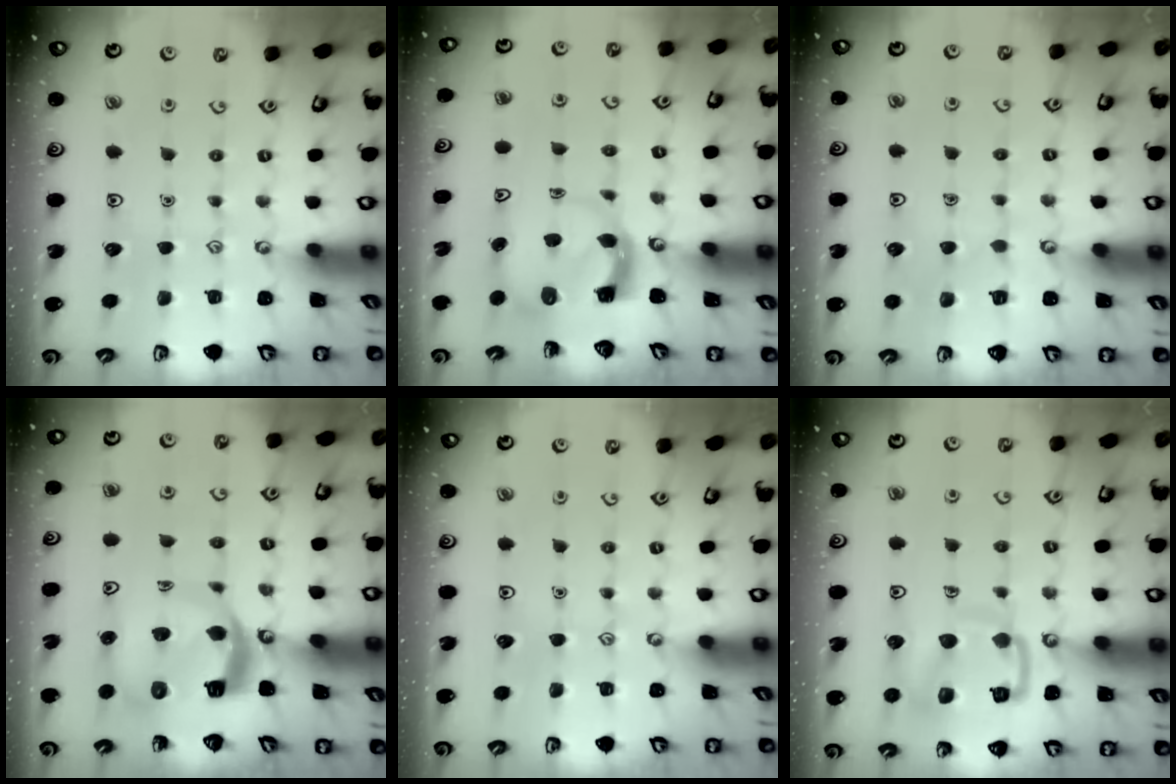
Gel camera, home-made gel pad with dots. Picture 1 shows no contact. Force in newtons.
{"total": 3.6, "press": 3.6, "slide": 0.5}
{"total": 2.6, "press": 2.6, "slide": 0.2}
{"total": 9.0, "press": 8.9, "slide": 1.2}
{"total": 0.0}
{"total": 14.0, "press": 13.9, "slide": 1.3}